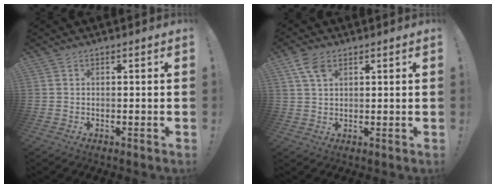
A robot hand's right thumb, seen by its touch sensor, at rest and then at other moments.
{"total": 5.6, "force": [2.9, 3.1, 3.6], "torque": [-0.071, -0.005, 0.057]}